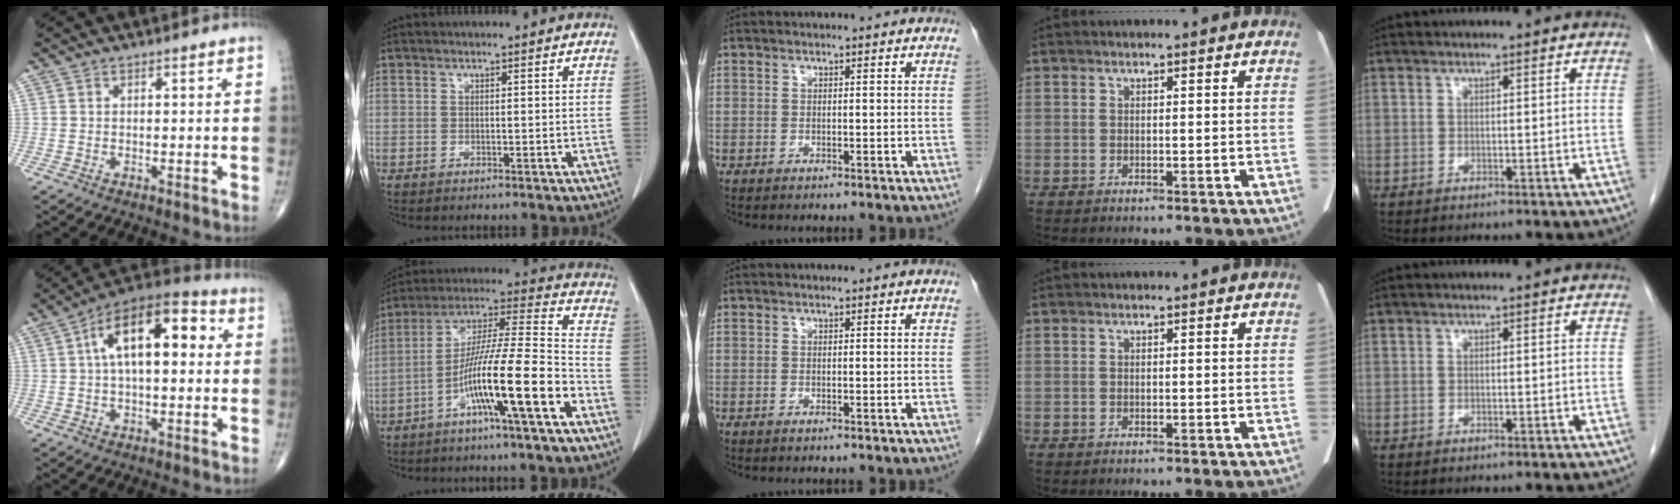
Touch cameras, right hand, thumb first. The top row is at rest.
{"thumb": {"total": 16.7, "force": [3.3, 8.1, 14.2], "torque": [-0.212, 0.036, 0.042]}, "index": {"total": 15.6, "force": [-7.1, 0.0, 13.8], "torque": [-0.248, 0.004, -0.127]}}